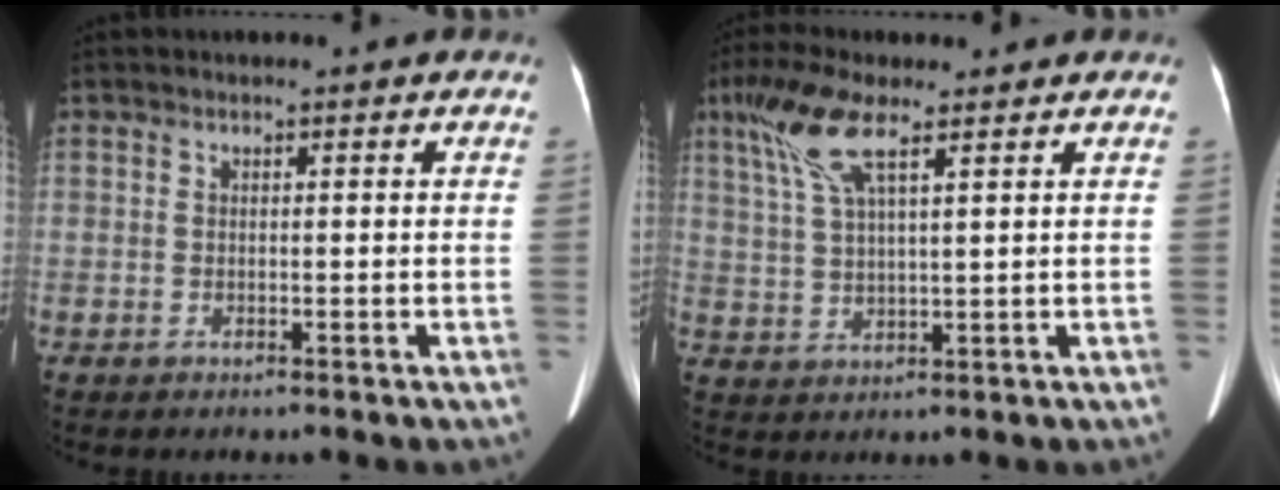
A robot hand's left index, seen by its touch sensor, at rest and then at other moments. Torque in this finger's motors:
{"motor_torque": [0.10, -0.26, 0.45, 0.17]}